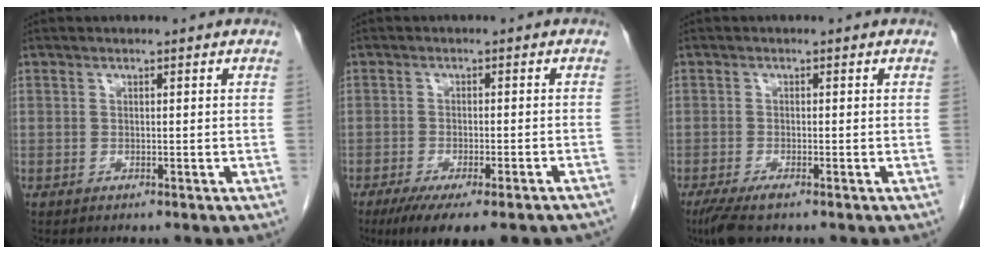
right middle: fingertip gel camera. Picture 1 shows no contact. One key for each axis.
{"total": 14.1, "fx": -11.4, "fy": 2.6, "fz": 7.9, "tx": -0.087, "ty": -0.014, "tz": -0.151}
{"total": 3.6, "fx": -2.5, "fy": 0.5, "fz": 2.5, "tx": -0.047, "ty": -0.010, "tz": -0.047}